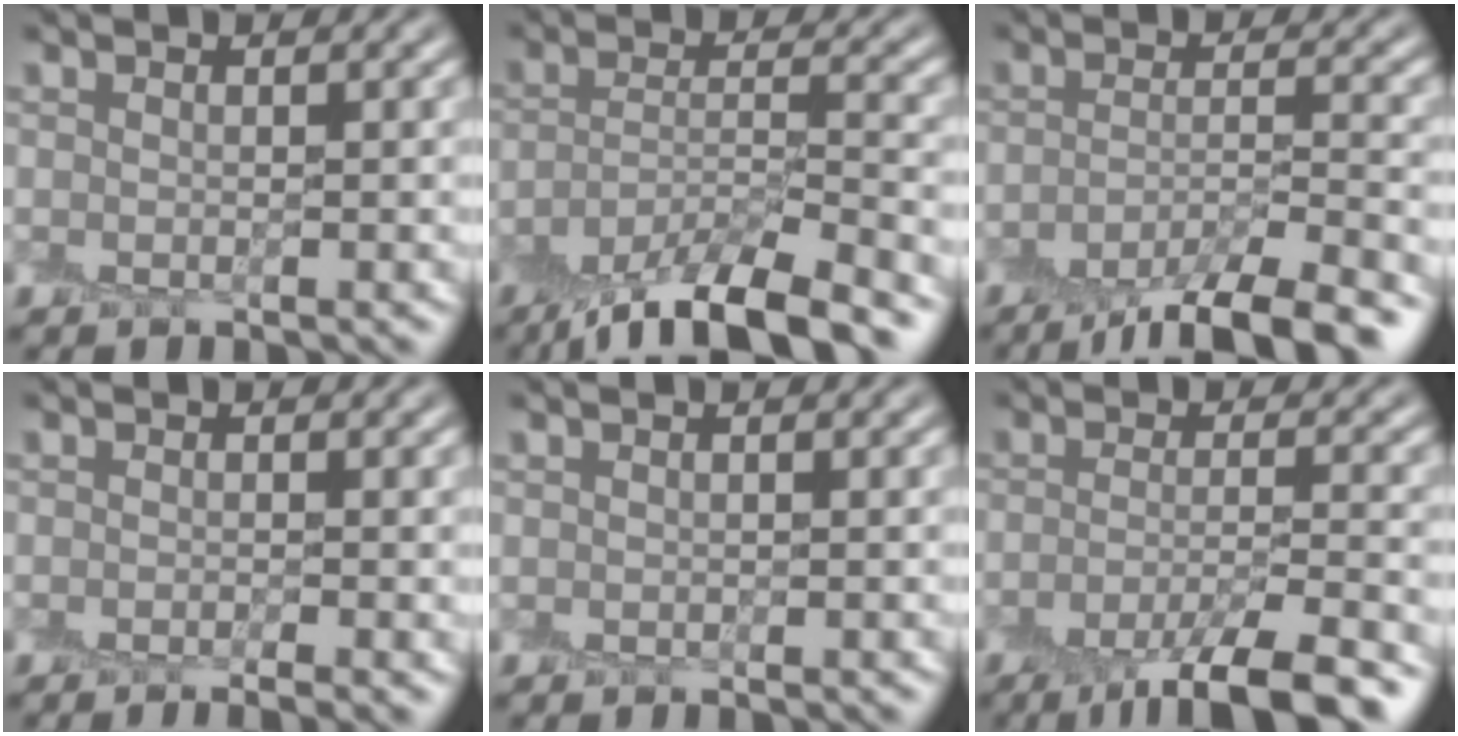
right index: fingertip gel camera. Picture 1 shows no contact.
{"total": 8.8, "force": [-6.8, 2.1, 5.1], "torque": [-0.079, -0.001, -0.120]}
{"total": 7.2, "force": [-5.3, 1.6, 4.7], "torque": [-0.064, -0.005, -0.085]}
{"total": 1.6, "force": [-0.9, 0.0, 1.4], "torque": [-0.021, -0.009, -0.017]}
{"total": 0.0}
{"total": 7.1, "force": [-4.5, 1.5, 5.3], "torque": [-0.068, -0.003, -0.074]}